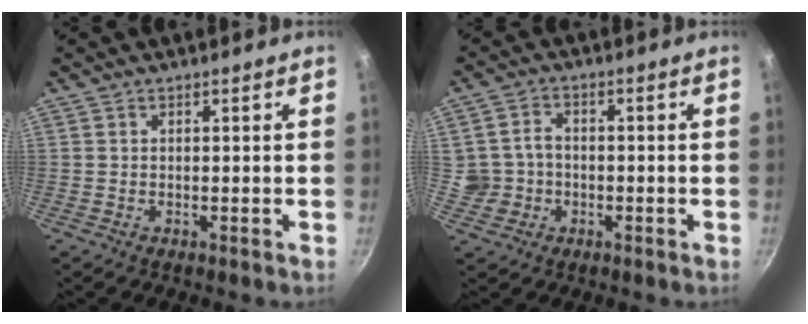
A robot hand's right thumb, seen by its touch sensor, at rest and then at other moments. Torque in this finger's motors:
{"motor_torque": [-0.50, 0.11, 0.24, 0.41, 0.00]}